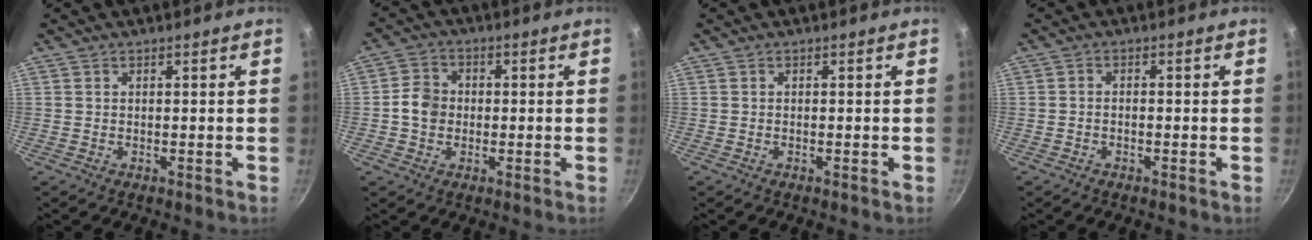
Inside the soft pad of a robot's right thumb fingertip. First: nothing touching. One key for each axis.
{"total": 5.3, "fx": -0.6, "fy": 4.5, "fz": 2.6, "tx": -0.029, "ty": 0.013, "tz": -0.021}
{"total": 0.0}
{"total": 1.1, "fx": -0.7, "fy": 0.5, "fz": 0.7, "tx": -0.013, "ty": 0.010, "tz": -0.015}